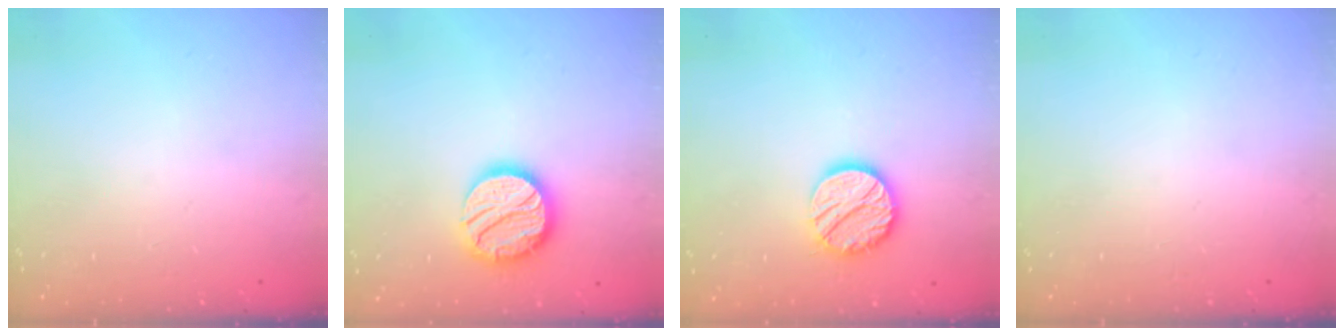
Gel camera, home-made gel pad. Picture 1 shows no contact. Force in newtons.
{"total": 17.1, "press": 17.0, "slide": 1.5}
{"total": 13.5, "press": 13.5, "slide": 0.6}
{"total": 0.0}